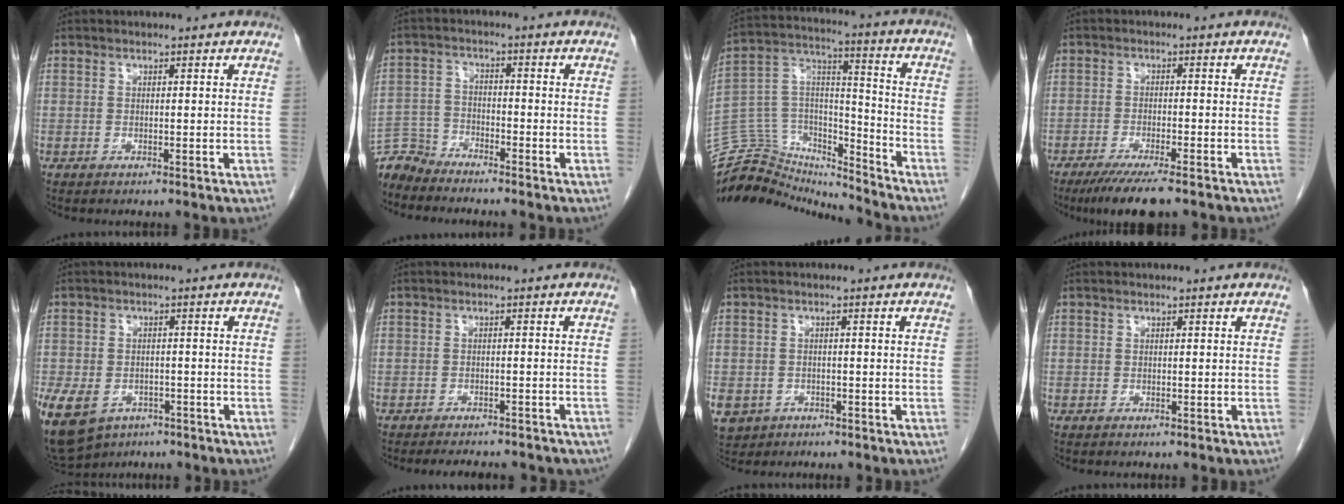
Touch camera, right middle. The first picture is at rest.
{"total": 4.9, "force": [-4.9, 0.4, -0.6], "torque": [0.010, -0.005, -0.095]}
{"total": 19.6, "force": [-19.0, 4.3, 2.7], "torque": [-0.060, 0.067, -0.311]}
{"total": 8.0, "force": [-5.9, 0.7, 5.3], "torque": [-0.080, -0.017, -0.092]}
{"total": 17.0, "force": [-8.5, 12.5, 7.8], "torque": [-0.242, -0.017, -0.121]}
{"total": 9.4, "force": [-8.3, 2.7, 3.6], "torque": [-0.044, 0.000, -0.090]}
{"total": 8.1, "force": [-3.6, 6.8, 2.6], "torque": [-0.076, -0.002, -0.051]}
{"total": 0.0}